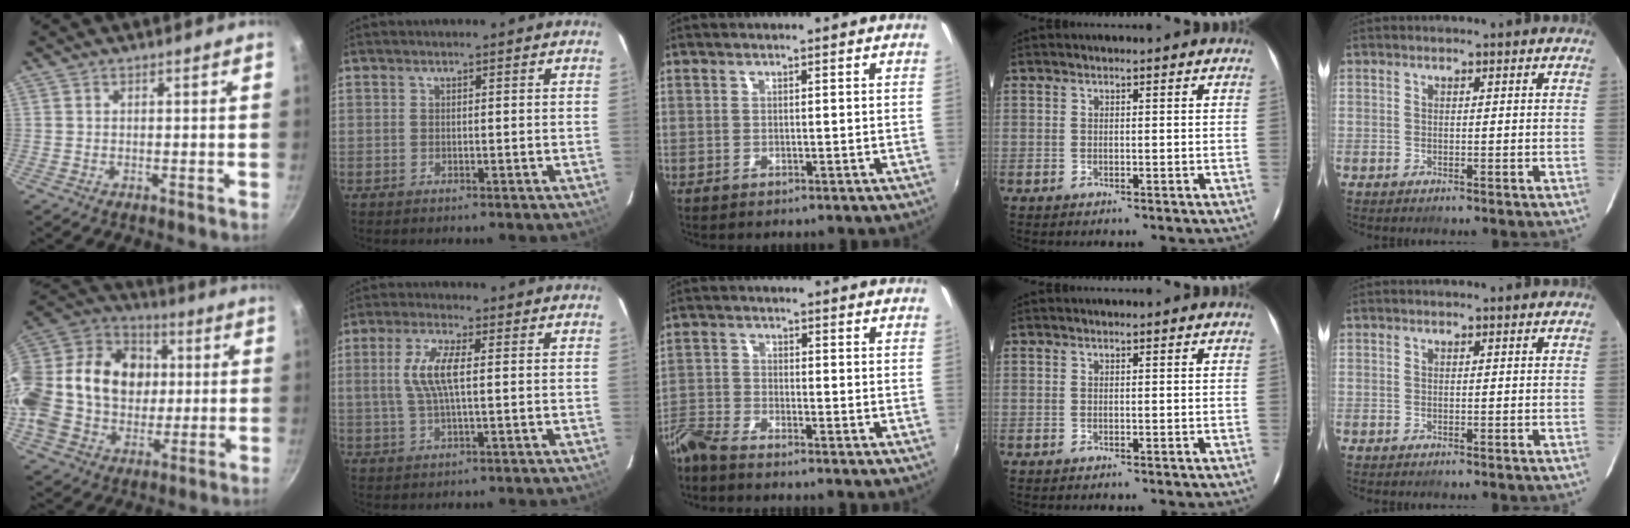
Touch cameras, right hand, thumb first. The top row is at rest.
{"thumb": {"total": 26.4, "force": [1.4, 20.8, 16.2], "torque": [-0.297, 0.040, 0.021]}, "index": {"total": 7.3, "force": [0.8, 1.8, 7.0], "torque": [-0.140, 0.005, 0.019]}, "middle": {"total": 5.4, "force": [-5.1, 0.6, 1.7], "torque": [-0.050, -0.011, -0.110]}}